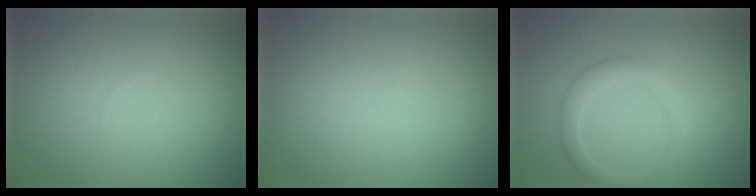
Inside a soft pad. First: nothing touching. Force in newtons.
{"total": 0.0}
{"total": 2.6, "press": 2.6, "slide": 0.3}